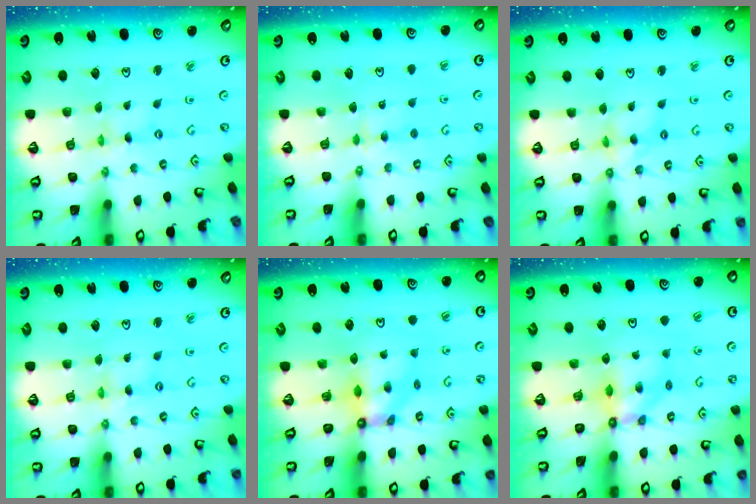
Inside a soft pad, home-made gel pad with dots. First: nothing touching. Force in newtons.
{"total": 3.8, "press": 3.8, "slide": 0.5}
{"total": 6.0, "press": 6.0, "slide": 0.5}
{"total": 2.3, "press": 2.3, "slide": 0.3}
{"total": 5.9, "press": 5.9, "slide": 0.3}
{"total": 5.4, "press": 5.4, "slide": 0.3}